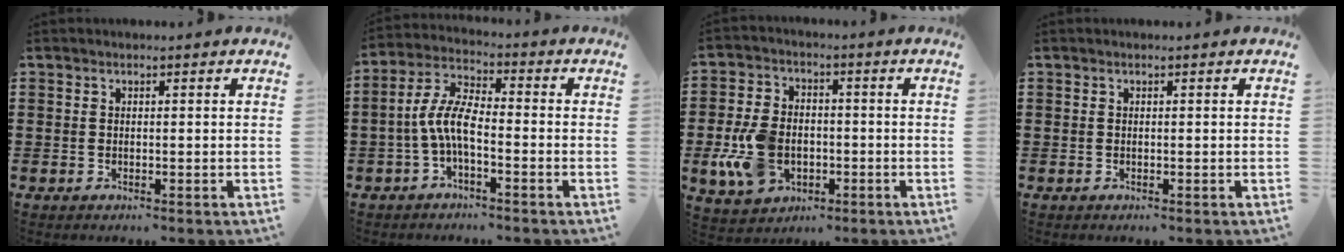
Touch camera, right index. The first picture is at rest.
{"total": 6.7, "force": [-2.3, 2.2, 5.9], "torque": [-0.139, -0.006, -0.048]}
{"total": 9.5, "force": [-2.2, 6.4, 6.7], "torque": [-0.161, 0.007, -0.041]}
{"total": 0.0}